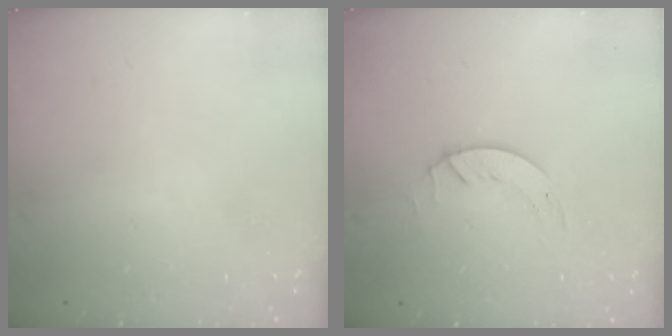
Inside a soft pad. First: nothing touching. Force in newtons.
{"total": 2.0, "press": 2.0, "slide": 0.2}